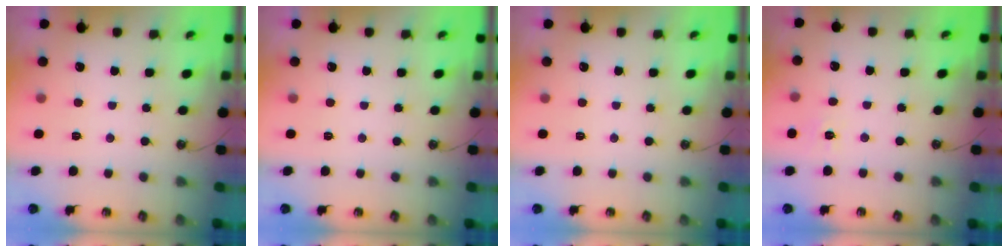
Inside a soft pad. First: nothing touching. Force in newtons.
{"total": 0.0}
{"total": 0.0}
{"total": 4.6, "press": 4.5, "slide": 0.6}